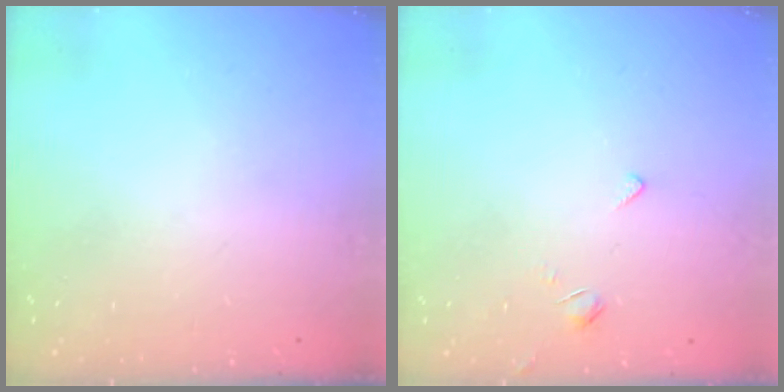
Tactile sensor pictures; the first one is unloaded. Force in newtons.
{"total": 1.7, "press": 1.6, "slide": 0.5}